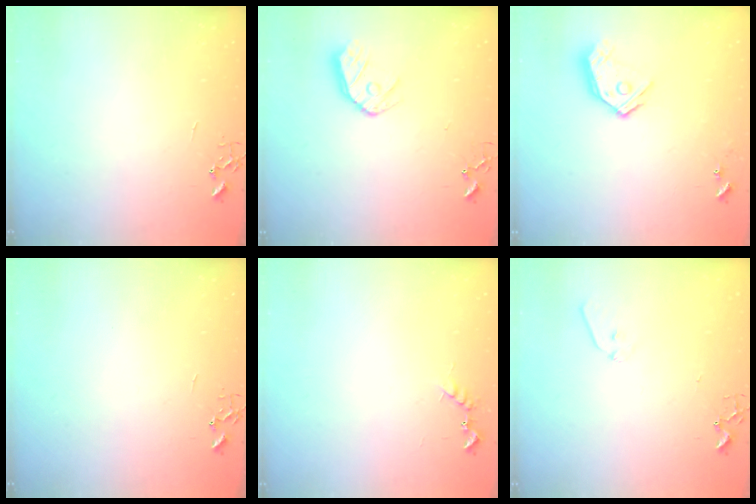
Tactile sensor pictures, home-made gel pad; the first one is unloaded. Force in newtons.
{"total": 10.8, "press": 10.8, "slide": 0.9}
{"total": 13.2, "press": 13.1, "slide": 1.6}
{"total": 0.0}
{"total": 6.0, "press": 6.0, "slide": 0.6}
{"total": 7.0, "press": 6.9, "slide": 0.8}